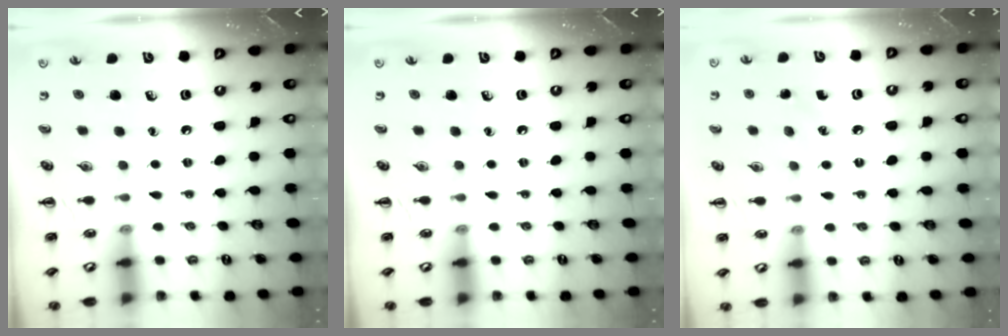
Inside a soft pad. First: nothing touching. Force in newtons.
{"total": 0.0}
{"total": 4.8, "press": 4.7, "slide": 1.2}